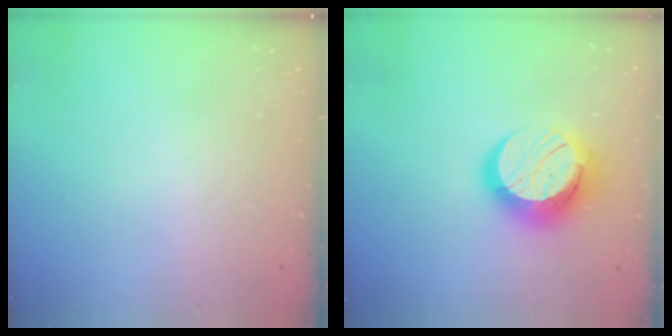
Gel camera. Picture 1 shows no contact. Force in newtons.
{"total": 14.4, "press": 14.3, "slide": 1.3}